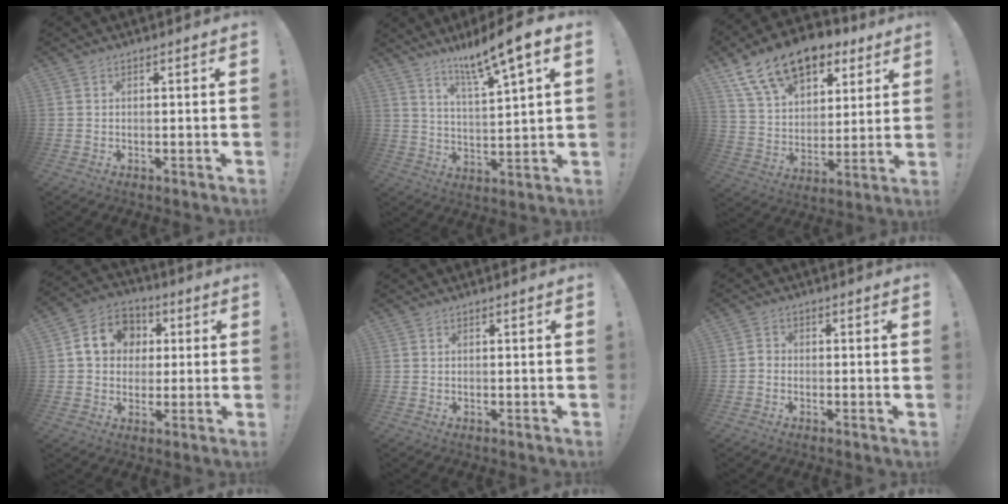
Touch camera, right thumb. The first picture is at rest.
{"total": 11.2, "force": [8.3, 0.0, 7.6], "torque": [-0.129, -0.053, 0.129]}
{"total": 17.9, "force": [11.3, 10.5, 9.1], "torque": [-0.155, -0.068, 0.210]}
{"total": 14.0, "force": [3.7, 11.6, 7.1], "torque": [-0.105, 0.008, 0.078]}
{"total": 0.0}
{"total": 1.1, "force": [-0.5, 0.7, 0.7], "torque": [-0.013, 0.005, -0.009]}